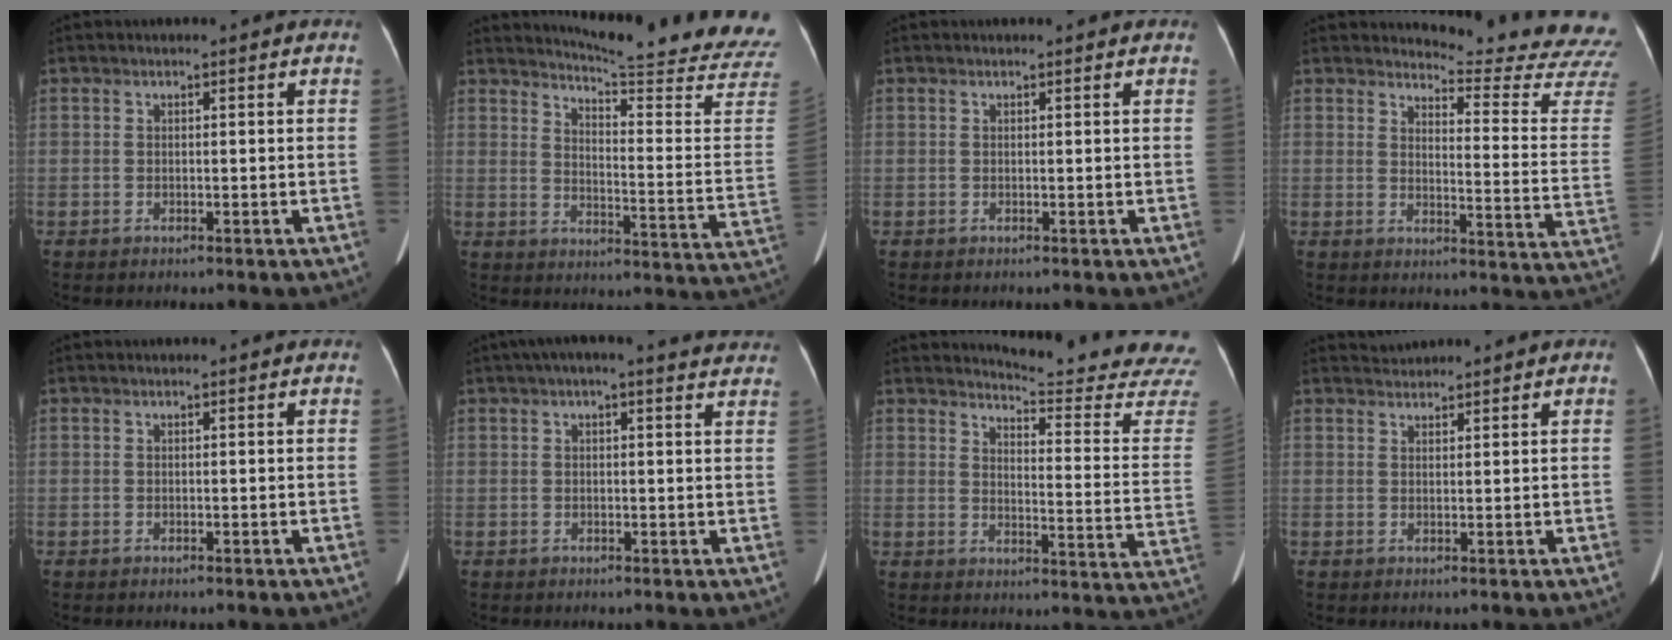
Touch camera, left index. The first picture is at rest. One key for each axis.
{"total": 23.3, "fx": 22.3, "fy": -0.7, "fz": 6.5, "tx": -0.095, "ty": -0.151, "tz": 0.253}
{"total": 0.7, "fx": 0.7, "fy": 0.1, "fz": 0.2, "tx": -0.007, "ty": 0.007, "tz": 0.006}
{"total": 17.5, "fx": 17.4, "fy": -1.0, "fz": 1.8, "tx": -0.011, "ty": -0.169, "tz": 0.176}
{"total": 0.0}
{"total": 10.2, "fx": 8.5, "fy": 2.1, "fz": 5.2, "tx": -0.065, "ty": 0.027, "tz": 0.086}
{"total": 18.3, "fx": 18.1, "fy": -1.3, "fz": 2.5, "tx": -0.027, "ty": -0.165, "tz": 0.190}
{"total": 1.8, "fx": 1.8, "fy": 0.2, "fz": -0.3, "tx": -0.001, "ty": 0.015, "tz": 0.036}